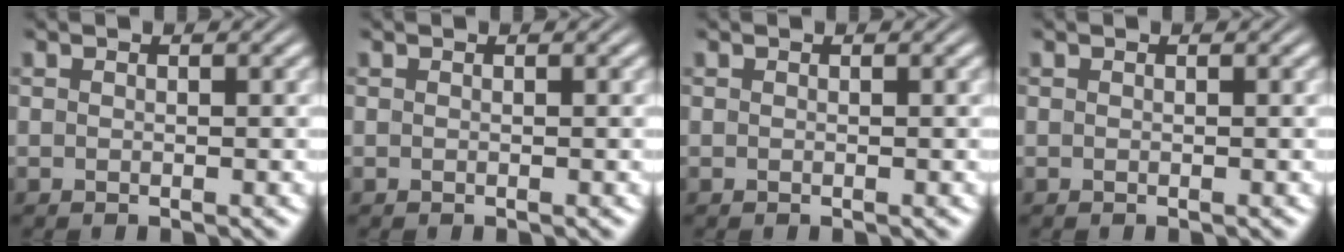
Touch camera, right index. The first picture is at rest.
{"total": 0.0}
{"total": 0.0}
{"total": 0.0}